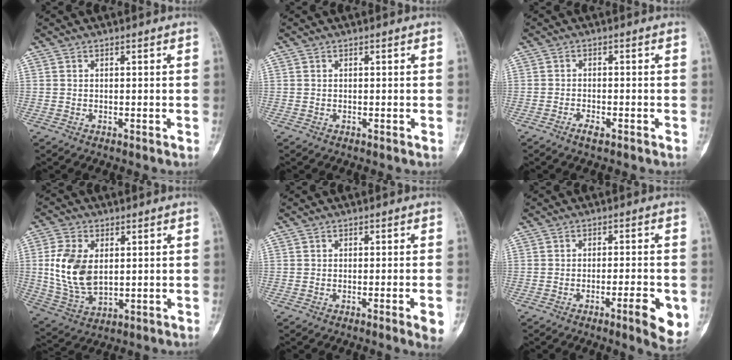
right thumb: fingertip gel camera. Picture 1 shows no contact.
{"total": 0.0}
{"total": 2.1, "force": [-1.4, 0.7, 1.4], "torque": [-0.029, 0.004, -0.028]}
{"total": 12.3, "force": [1.6, 7.6, 9.5], "torque": [-0.186, -0.009, 0.040]}
{"total": 4.2, "force": [-1.8, 0.2, 3.8], "torque": [-0.050, -0.001, -0.026]}
{"total": 7.5, "force": [-2.8, 1.5, 6.8], "torque": [-0.087, 0.000, -0.036]}